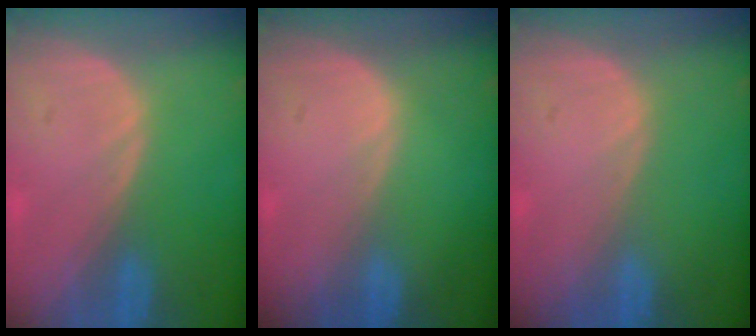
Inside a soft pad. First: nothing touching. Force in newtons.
{"total": 0.0}
{"total": 0.0}